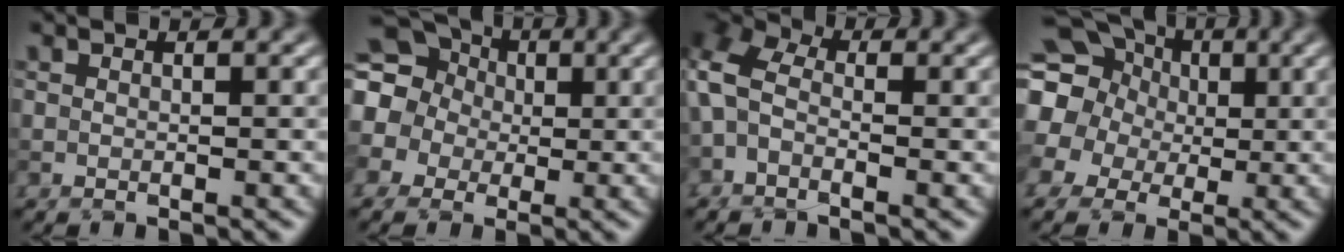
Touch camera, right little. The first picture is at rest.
{"total": 13.4, "force": [2.2, 12.2, 5.3], "torque": [-0.142, 0.035, -0.007]}
{"total": 4.9, "force": [-0.6, 3.0, 3.8], "torque": [-0.101, 0.009, -0.025]}
{"total": 17.0, "force": [4.1, 15.2, 6.3], "torque": [-0.175, 0.019, 0.032]}